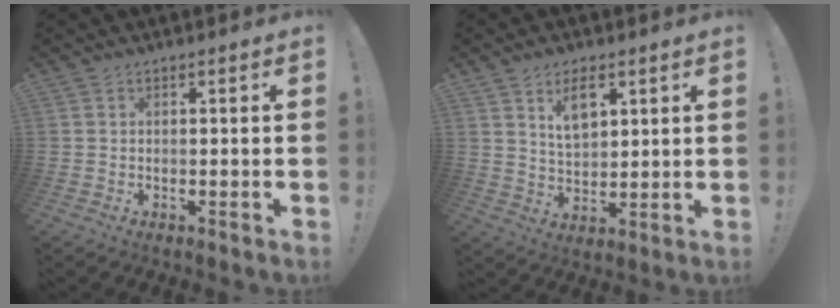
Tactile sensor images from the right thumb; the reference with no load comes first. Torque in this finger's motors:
{"motor_torque": [0.42, 1.25, 0.04, 0.22, 0.08]}